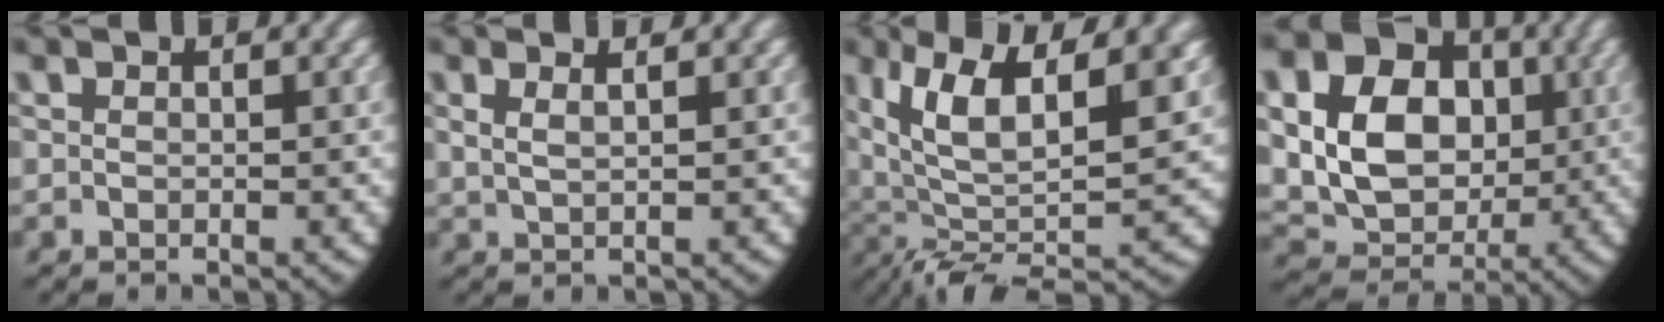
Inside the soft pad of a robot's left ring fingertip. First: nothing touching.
{"total": 1.8, "force": [1.0, 0.5, 1.4], "torque": [-0.031, -0.001, 0.024]}
{"total": 11.4, "force": [1.4, 7.0, 8.9], "torque": [-0.189, -0.035, 0.042]}
{"total": 15.6, "force": [1.7, 12.9, 8.5], "torque": [-0.189, -0.035, 0.030]}